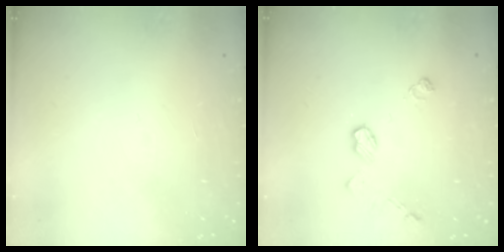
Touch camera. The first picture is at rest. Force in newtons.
{"total": 6.5, "press": 6.5, "slide": 0.4}